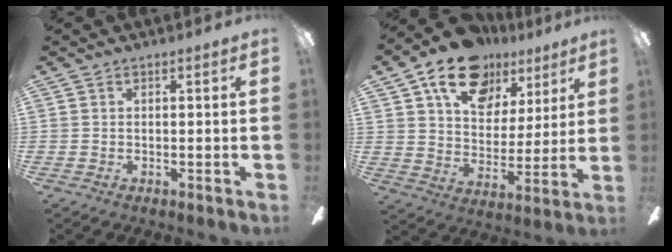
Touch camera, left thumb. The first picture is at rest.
{"total": 18.7, "force": [11.8, 11.3, 9.0], "torque": [-0.151, -0.055, 0.213]}